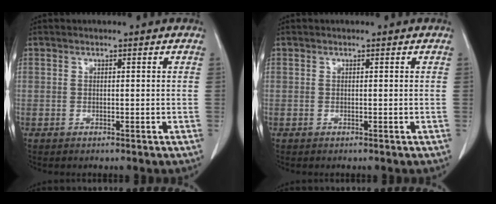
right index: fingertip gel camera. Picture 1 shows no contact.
{"total": 0.0}